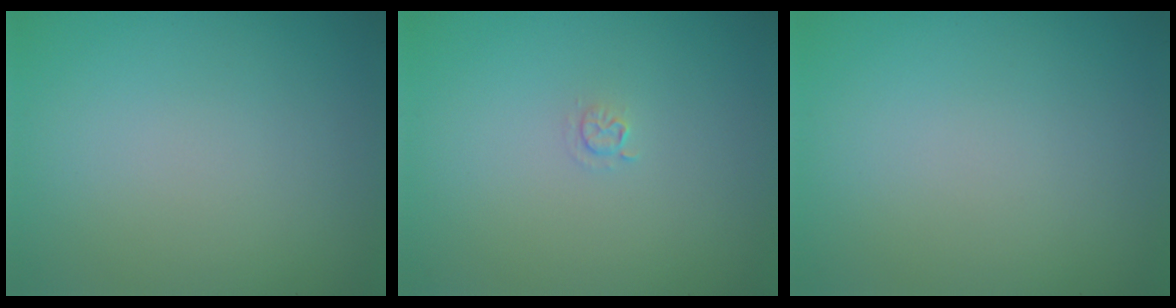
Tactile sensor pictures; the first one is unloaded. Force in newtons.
{"total": 0.7, "press": 0.3, "slide": 0.6}
{"total": 0.0}